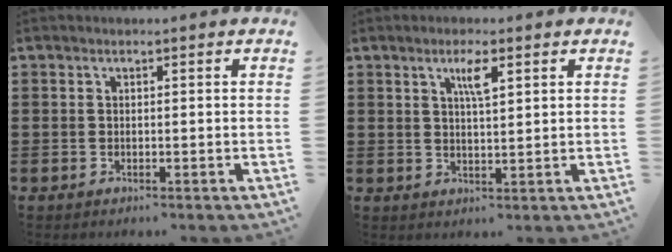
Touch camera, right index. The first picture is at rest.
{"total": 3.7, "force": [1.8, 0.8, 3.1], "torque": [-0.058, 0.005, 0.027]}